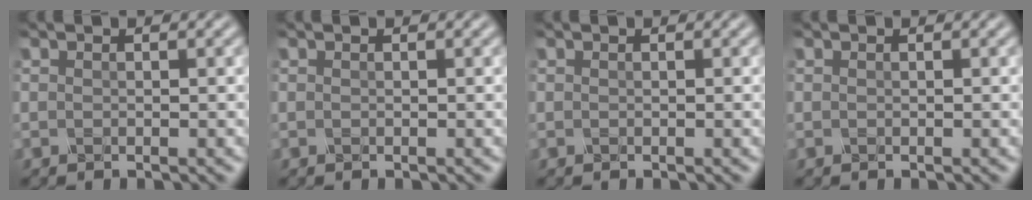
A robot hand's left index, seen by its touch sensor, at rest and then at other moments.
{"total": 0.0}
{"total": 0.0}
{"total": 0.0}